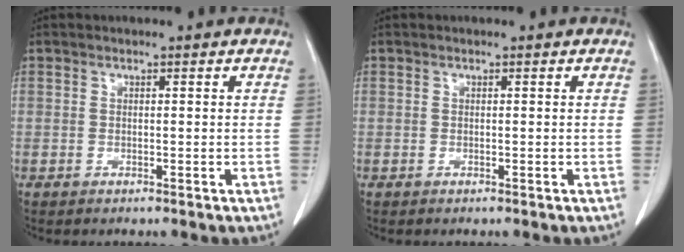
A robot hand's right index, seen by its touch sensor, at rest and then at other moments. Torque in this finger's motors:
{"motor_torque": [-0.03, 0.03, 0.00, 0.00]}